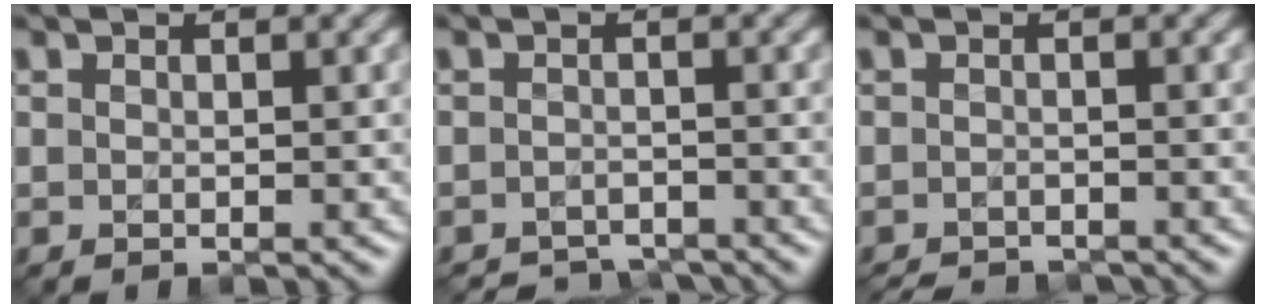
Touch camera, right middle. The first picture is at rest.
{"total": 3.6, "force": [-3.6, 0.5, 0.0], "torque": [0.005, -0.009, -0.055]}
{"total": 3.6, "force": [-3.5, 0.5, 0.6], "torque": [-0.008, -0.009, -0.051]}